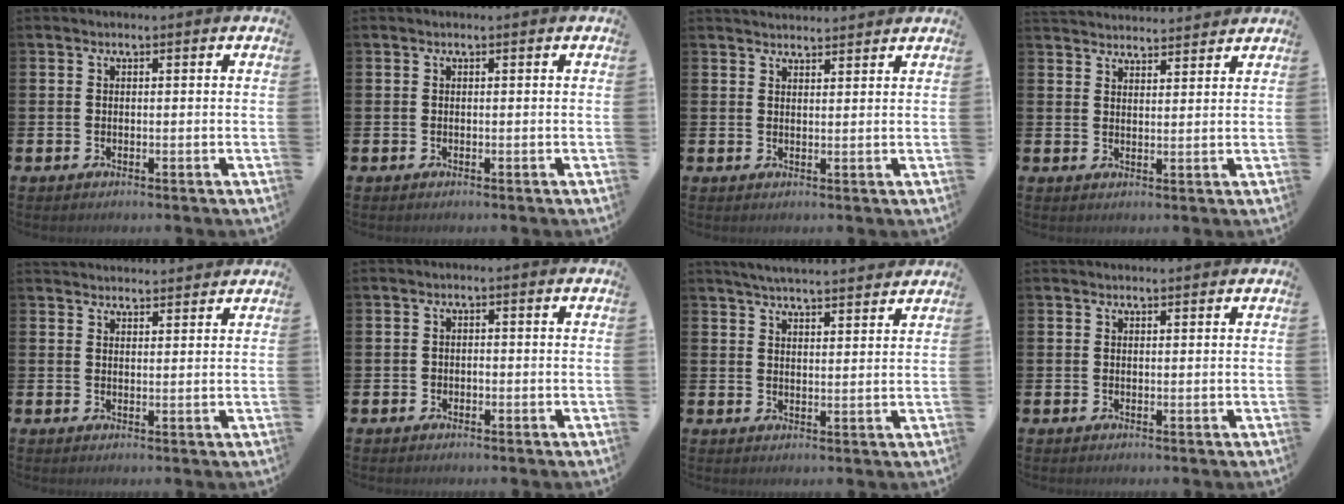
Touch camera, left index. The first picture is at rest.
{"total": 0.0}
{"total": 2.1, "force": [2.1, 0.3, 0.0], "torque": [-0.002, -0.010, 0.039]}
{"total": 3.2, "force": [3.2, 0.4, -0.2], "torque": [-0.001, -0.020, 0.058]}
{"total": 2.5, "force": [2.5, 0.4, -0.1], "torque": [-0.001, -0.013, 0.046]}
{"total": 0.9, "force": [-0.3, 0.8, 0.4], "torque": [-0.005, 0.002, -0.008]}
{"total": 4.6, "force": [4.6, 0.0, 0.7], "torque": [-0.020, -0.024, 0.082]}
{"total": 0.5, "force": [0.5, 0.0, 0.1], "torque": [0.010, -0.001, 0.007]}